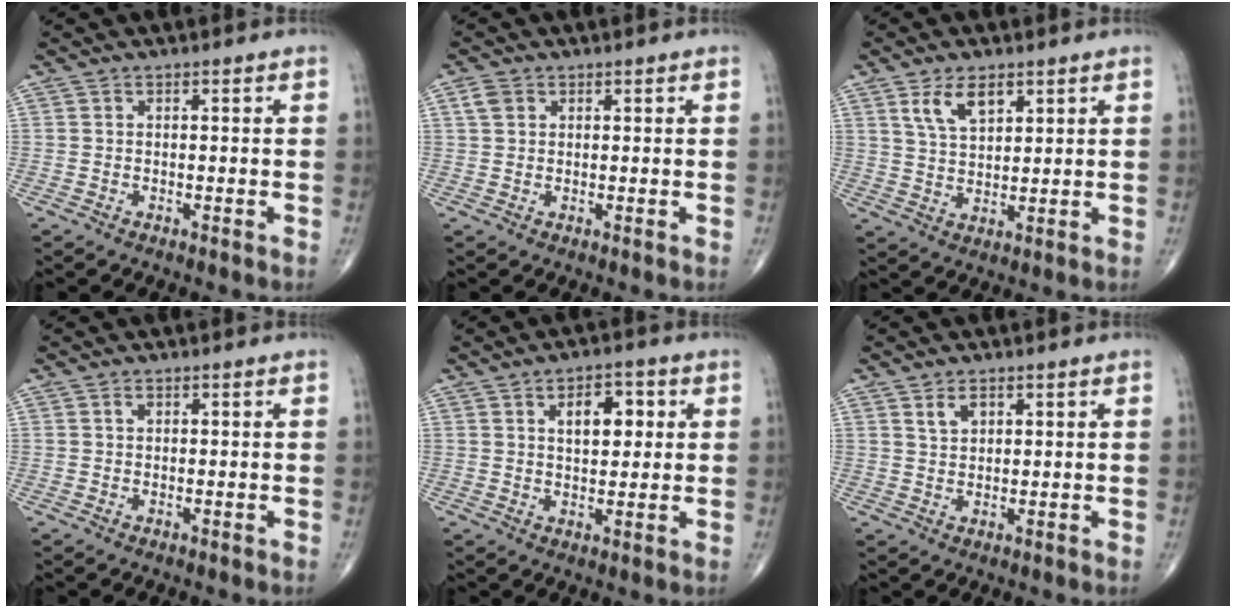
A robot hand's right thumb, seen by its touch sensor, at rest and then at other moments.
{"total": 2.5, "force": [1.1, 1.9, 1.2], "torque": [-0.021, 0.007, 0.022]}
{"total": 6.7, "force": [3.6, 3.4, 4.6], "torque": [-0.072, -0.018, 0.071]}
{"total": 0.9, "force": [0.4, 0.6, 0.6], "torque": [-0.008, 0.000, 0.007]}
{"total": 7.0, "force": [2.2, 3.9, 5.4], "torque": [-0.058, -0.005, 0.033]}
{"total": 3.0, "force": [1.6, 1.8, 1.8], "torque": [-0.025, -0.006, 0.034]}